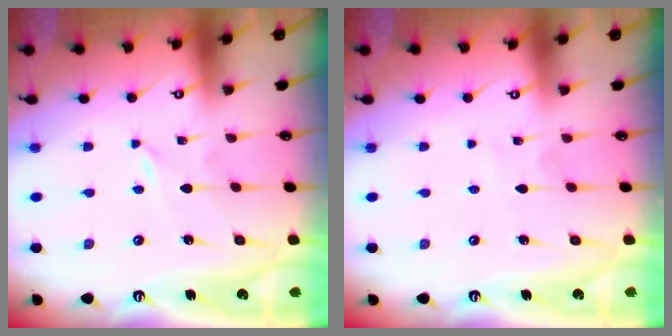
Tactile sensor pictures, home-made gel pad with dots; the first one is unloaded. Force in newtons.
{"total": 2.5, "press": 2.5, "slide": 0.3}